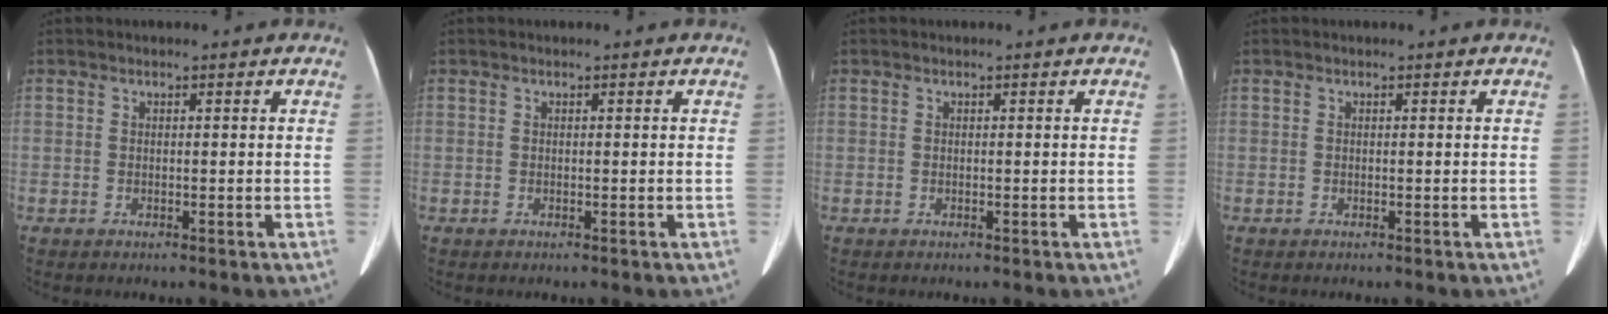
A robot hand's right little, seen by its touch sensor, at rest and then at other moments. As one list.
[{"total": 0.0}, {"total": 0.0}, {"total": 0.0}]